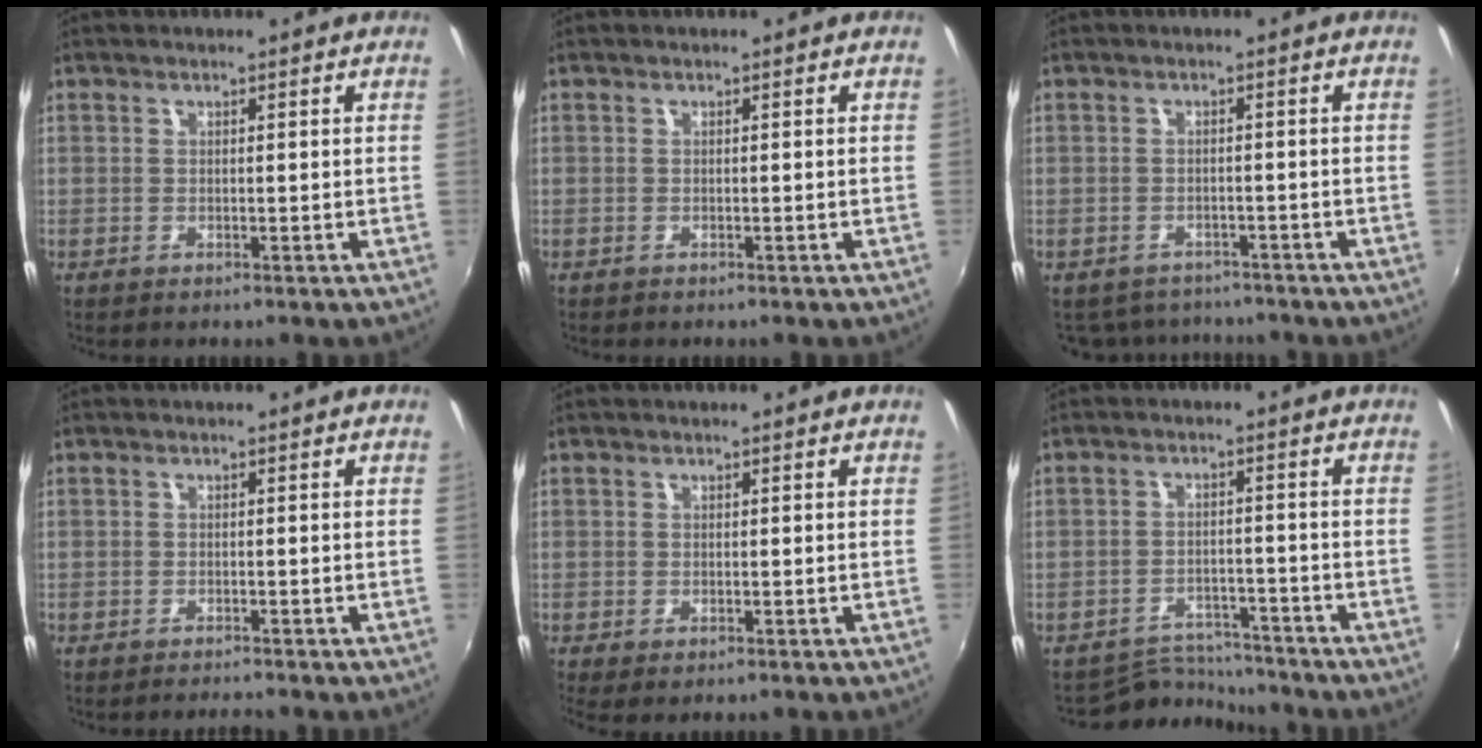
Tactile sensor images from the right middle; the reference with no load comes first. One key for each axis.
{"total": 0.0}
{"total": 6.8, "fx": -6.1, "fy": 2.9, "fz": 1.3, "tx": -0.038, "ty": -0.006, "tz": -0.086}
{"total": 2.0, "fx": -2.0, "fy": -0.1, "fz": 0.3, "tx": -0.014, "ty": -0.009, "tz": -0.035}
{"total": 1.6, "fx": -0.8, "fy": 0.6, "fz": 1.3, "tx": -0.024, "ty": -0.009, "tz": -0.010}
{"total": 6.8, "fx": -6.7, "fy": 1.2, "fz": -0.2, "tx": -0.016, "ty": 0.005, "tz": -0.110}